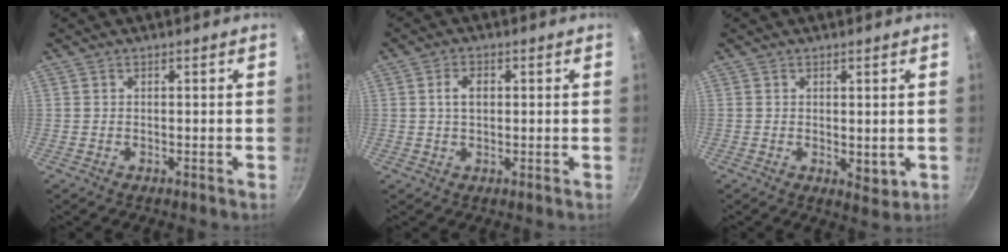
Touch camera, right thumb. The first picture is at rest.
{"total": 3.7, "force": [0.6, 2.4, 2.8], "torque": [-0.037, 0.005, 0.009]}
{"total": 3.2, "force": [0.3, 1.9, 2.5], "torque": [-0.034, -0.011, 0.007]}